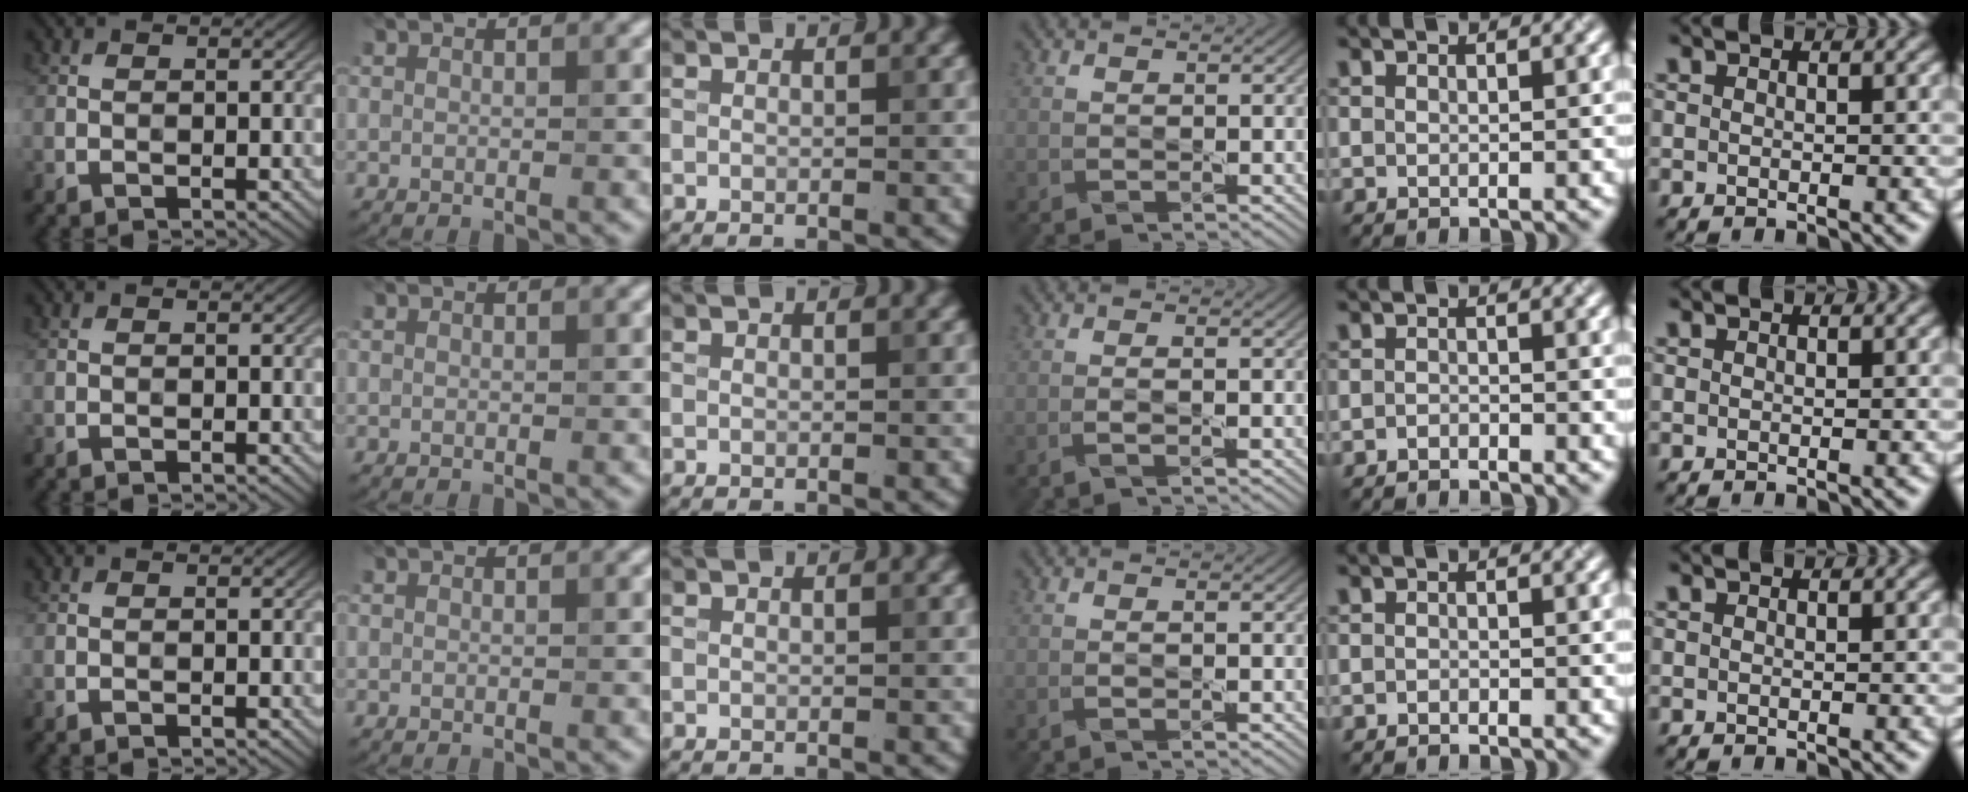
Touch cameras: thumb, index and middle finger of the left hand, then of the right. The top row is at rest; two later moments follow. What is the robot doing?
{"motion": "squeeze", "object": "foam earplug"}